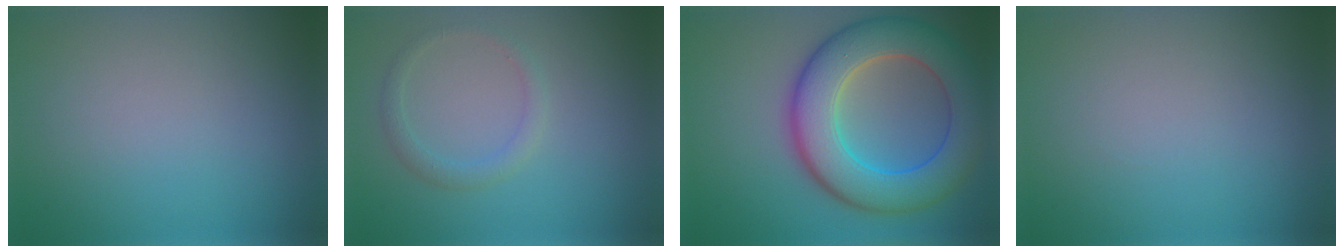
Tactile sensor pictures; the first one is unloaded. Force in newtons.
{"total": 1.5, "press": 1.5, "slide": 0.1}
{"total": 10.1, "press": 10.1, "slide": 0.2}
{"total": 0.0}